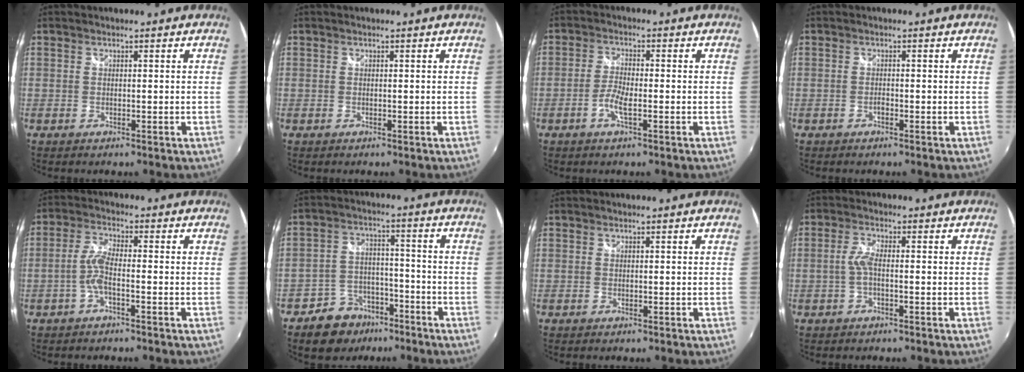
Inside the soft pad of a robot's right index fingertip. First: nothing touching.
{"total": 0.0}
{"total": 3.9, "force": [-1.6, 0.9, 3.4], "torque": [-0.080, 0.001, -0.034]}
{"total": 0.7, "force": [-0.5, 0.3, 0.3], "torque": [-0.006, 0.000, -0.010]}
{"total": 4.2, "force": [-1.5, 0.8, 3.8], "torque": [-0.089, 0.008, -0.033]}
{"total": 9.2, "force": [-6.4, 6.2, 2.2], "torque": [-0.060, 0.024, -0.091]}
{"total": 0.0}
{"total": 2.9, "force": [-0.6, 0.6, 2.8], "torque": [-0.062, 0.004, -0.012]}